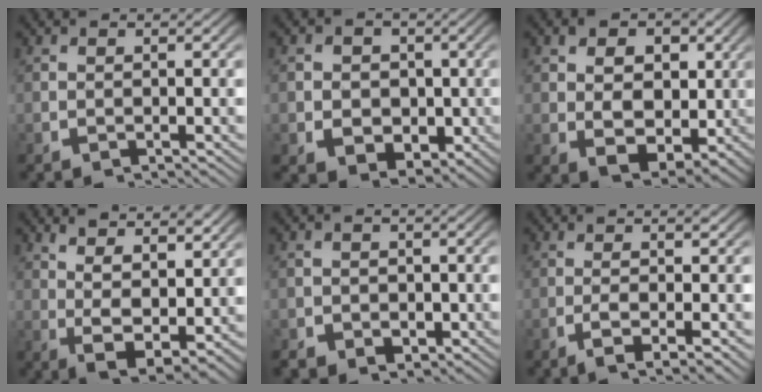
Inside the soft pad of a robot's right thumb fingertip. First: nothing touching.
{"total": 6.7, "force": [-0.3, 5.4, 4.0], "torque": [-0.073, -0.034, 0.007]}
{"total": 8.9, "force": [1.2, 6.6, 5.9], "torque": [-0.109, -0.040, 0.028]}
{"total": 6.4, "force": [0.5, 3.9, 5.1], "torque": [-0.103, -0.030, 0.025]}
{"total": 3.5, "force": [-1.1, 2.9, 1.6], "torque": [-0.022, -0.017, -0.014]}
{"total": 3.9, "force": [-1.3, 0.9, 3.5], "torque": [-0.069, -0.009, -0.018]}